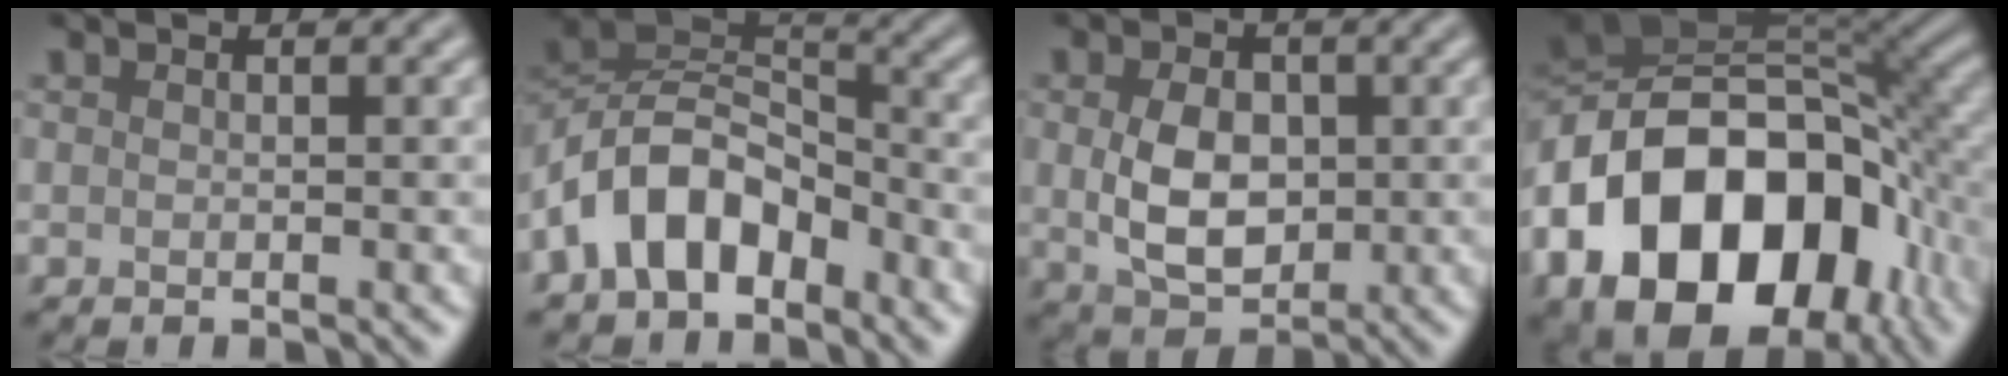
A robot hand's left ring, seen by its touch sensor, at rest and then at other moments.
{"total": 8.1, "force": [-4.4, 4.7, 4.8], "torque": [-0.084, 0.012, -0.096]}
{"total": 5.4, "force": [0.1, 3.7, 4.0], "torque": [-0.079, -0.005, 0.006]}
{"total": 18.3, "force": [-6.3, 12.4, 11.8], "torque": [-0.221, -0.007, -0.108]}